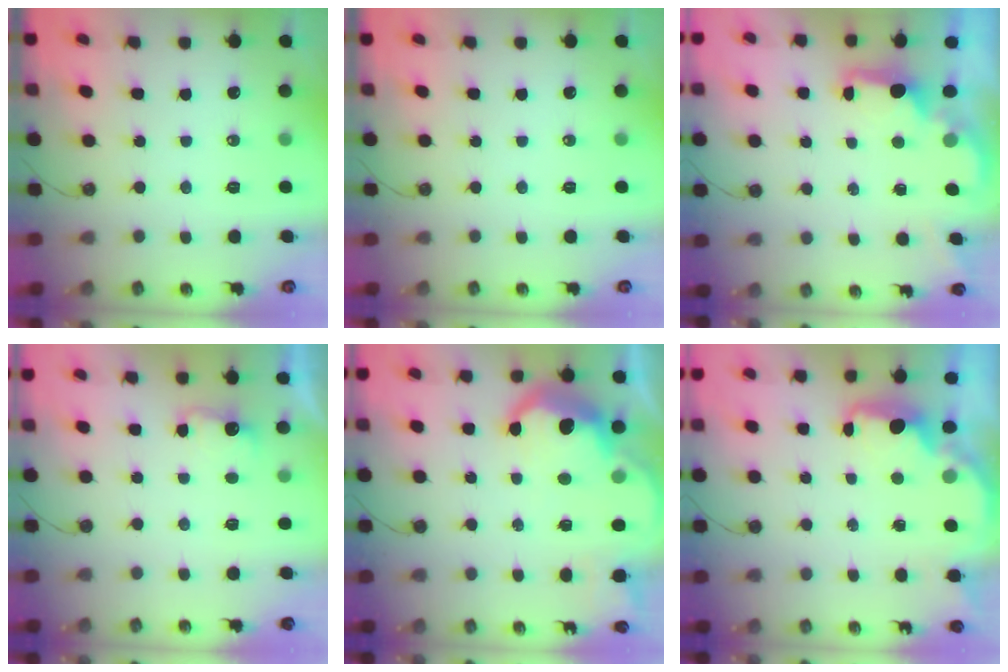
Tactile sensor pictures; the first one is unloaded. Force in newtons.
{"total": 0.0}
{"total": 1.8, "press": 1.6, "slide": 0.7}
{"total": 2.8, "press": 2.7, "slide": 0.8}
{"total": 12.9, "press": 12.9, "slide": 1.1}
{"total": 2.5, "press": 2.4, "slide": 0.8}